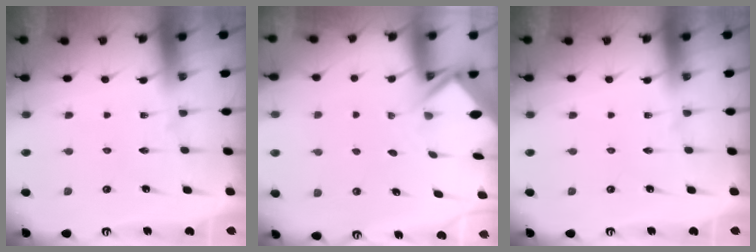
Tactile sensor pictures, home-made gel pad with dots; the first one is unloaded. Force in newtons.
{"total": 2.6, "press": 2.6, "slide": 0.1}
{"total": 0.0}